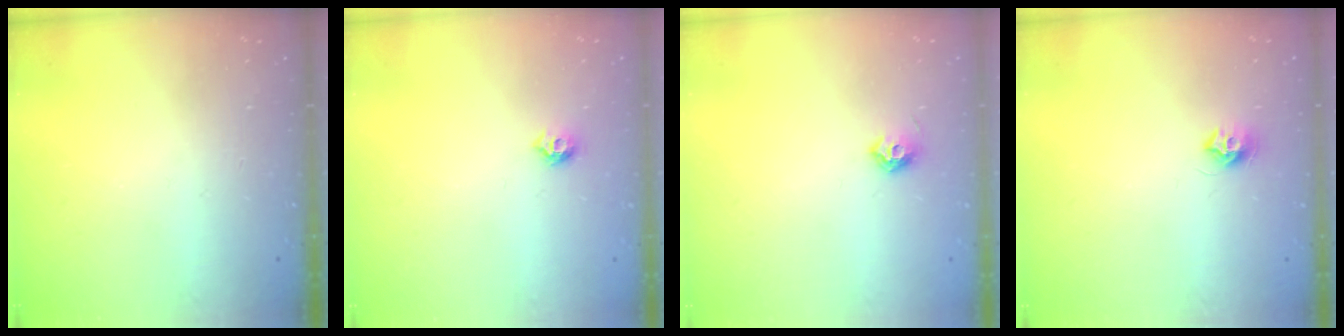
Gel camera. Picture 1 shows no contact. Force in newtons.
{"total": 5.1, "press": 5.0, "slide": 0.9}
{"total": 6.4, "press": 6.3, "slide": 1.1}
{"total": 7.6, "press": 7.5, "slide": 0.5}